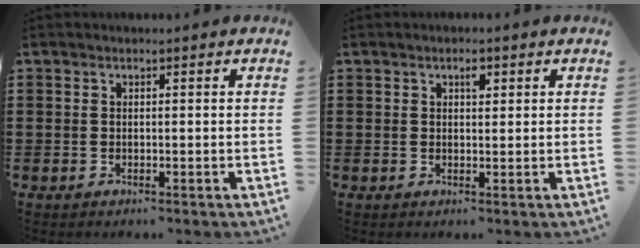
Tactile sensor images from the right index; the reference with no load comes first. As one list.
[{"total": 1.8, "force": [0.8, 0.9, 1.3], "torque": [-0.022, 0.002, 0.012]}]